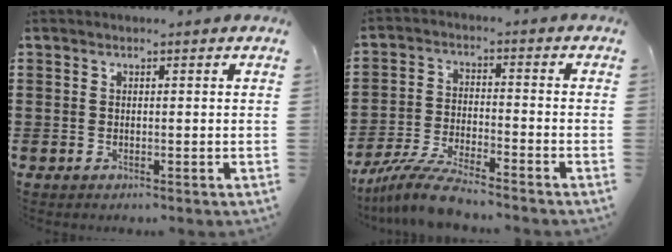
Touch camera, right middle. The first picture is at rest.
{"total": 7.8, "force": [-7.0, 0.3, 3.4], "torque": [-0.073, -0.004, -0.135]}